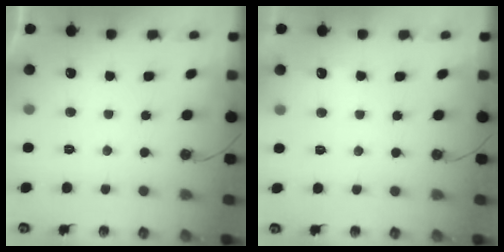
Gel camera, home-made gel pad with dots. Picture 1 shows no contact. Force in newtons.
{"total": 4.4, "press": 4.4, "slide": 0.4}